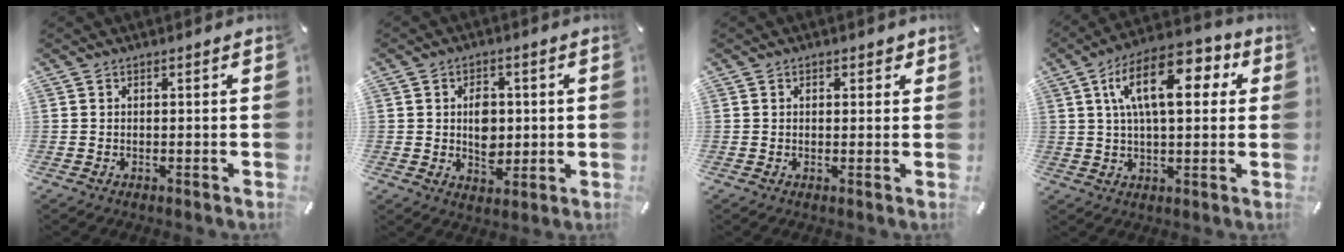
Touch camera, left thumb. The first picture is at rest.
{"total": 7.0, "force": [0.2, 5.6, 4.3], "torque": [-0.045, -0.002, 0.000]}
{"total": 1.8, "force": [0.5, 1.3, 1.1], "torque": [-0.008, 0.001, 0.004]}
{"total": 16.2, "force": [5.5, 7.8, 13.1], "torque": [-0.221, 0.003, 0.089]}